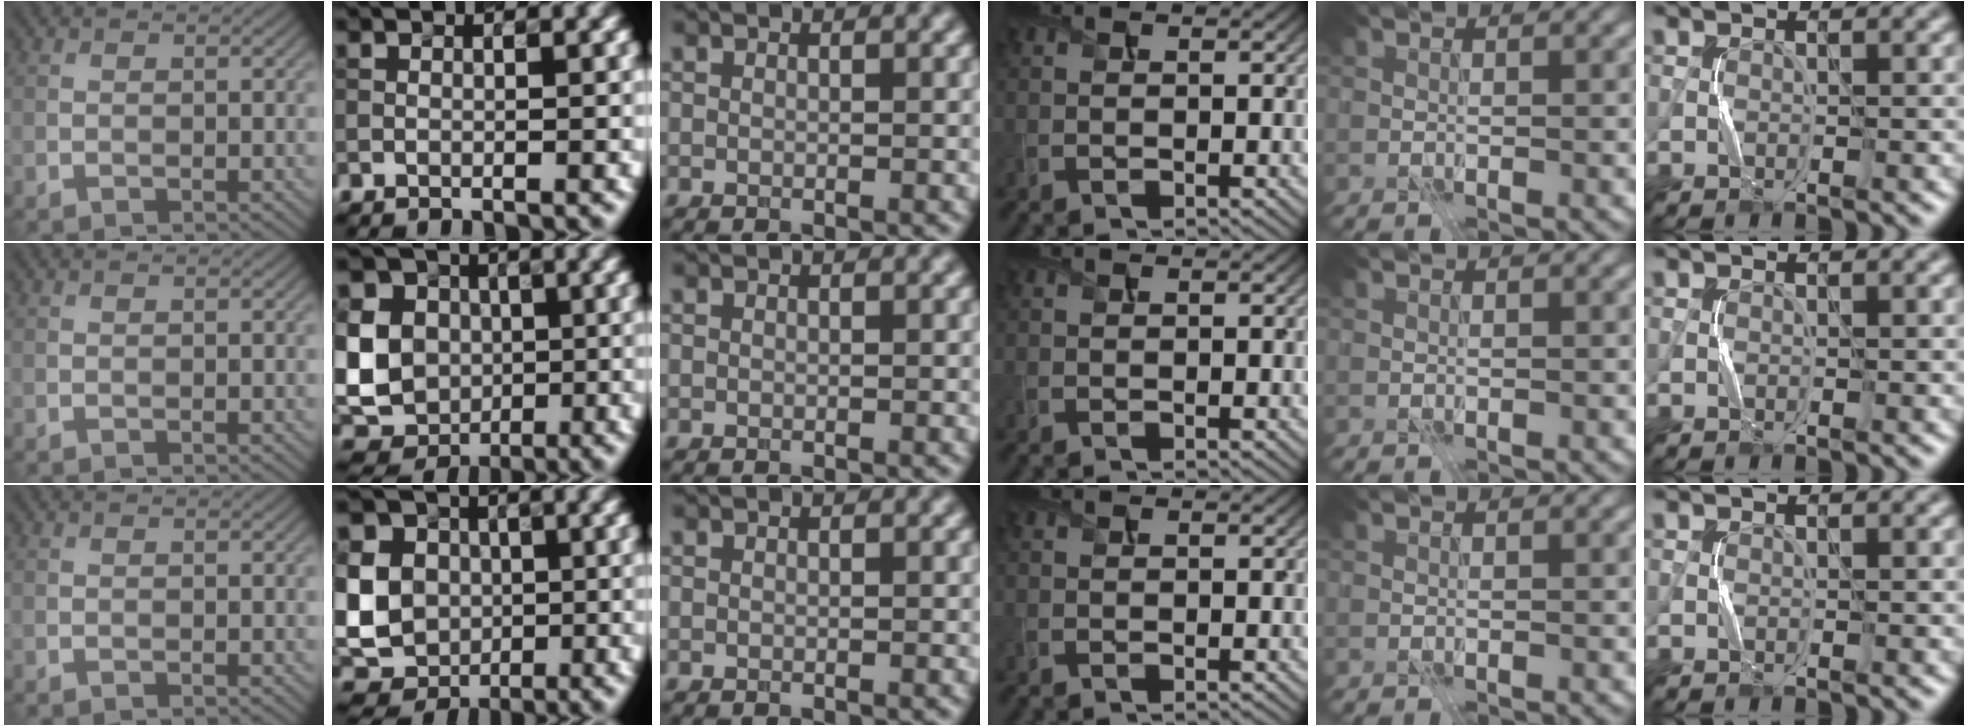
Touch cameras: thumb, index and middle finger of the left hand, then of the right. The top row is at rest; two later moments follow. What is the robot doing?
{"motion": "press", "object": "toy piano key"}